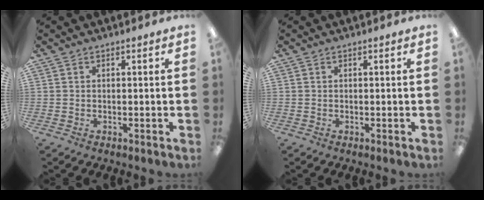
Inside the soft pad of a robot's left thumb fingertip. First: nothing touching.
{"total": 0.0}